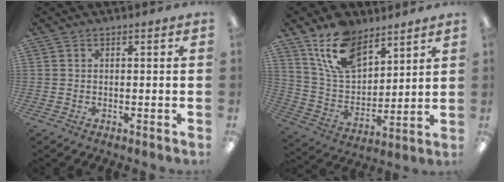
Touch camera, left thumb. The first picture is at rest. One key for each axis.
{"total": 15.4, "fx": 10.4, "fy": 8.2, "fz": 7.9, "tx": -0.154, "ty": -0.045, "tz": 0.197}